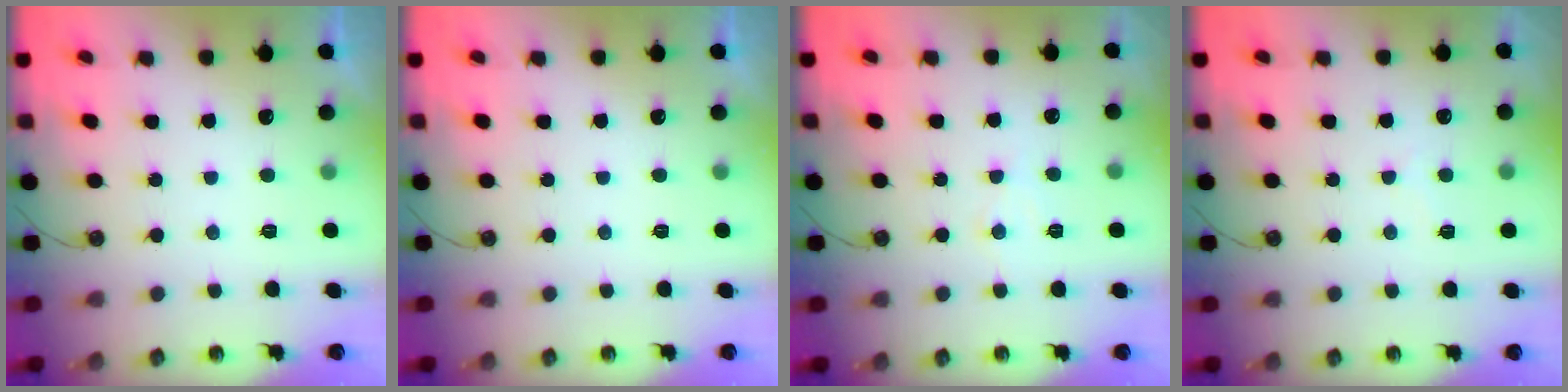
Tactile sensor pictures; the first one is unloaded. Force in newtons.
{"total": 0.0}
{"total": 5.5, "press": 5.5, "slide": 0.4}
{"total": 3.2, "press": 3.1, "slide": 0.5}